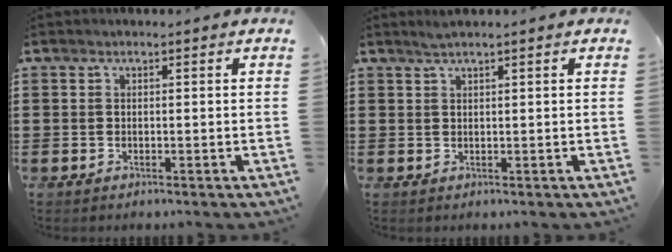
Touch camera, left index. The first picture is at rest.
{"total": 1.2, "force": [1.0, -0.1, 0.8], "torque": [-0.016, 0.001, 0.018]}